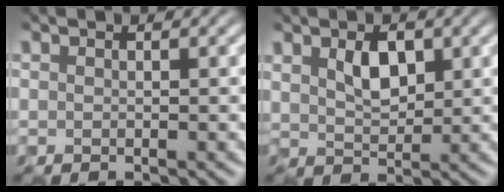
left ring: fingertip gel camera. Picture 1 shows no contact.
{"total": 2.6, "force": [0.9, 1.5, 1.8], "torque": [-0.038, 0.005, 0.019]}